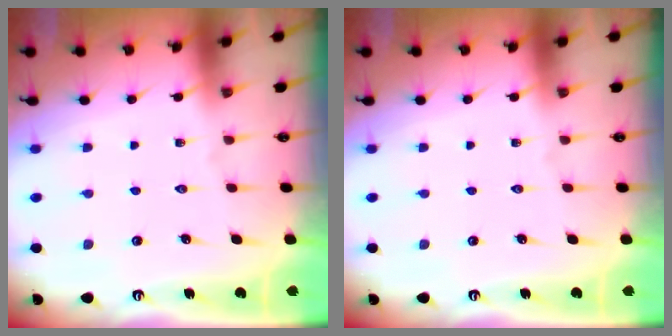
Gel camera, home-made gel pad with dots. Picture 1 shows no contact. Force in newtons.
{"total": 0.0}